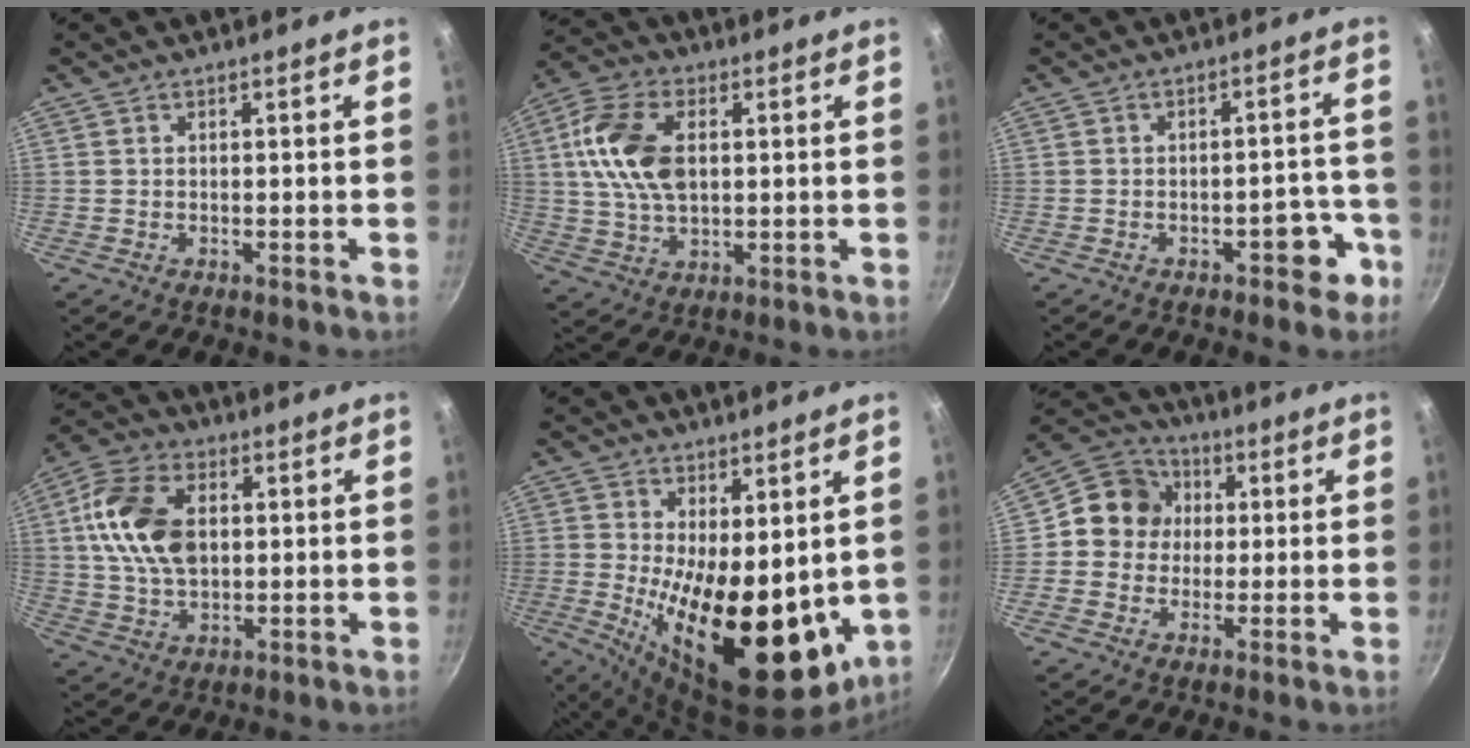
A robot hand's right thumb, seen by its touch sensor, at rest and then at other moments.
{"total": 13.4, "force": [2.3, 8.2, 10.4], "torque": [-0.184, 0.007, 0.035]}
{"total": 6.2, "force": [-3.4, 3.1, 4.2], "torque": [-0.011, 0.040, -0.036]}
{"total": 14.4, "force": [2.3, 9.2, 10.8], "torque": [-0.184, 0.006, 0.034]}
{"total": 20.1, "force": [-0.5, 9.3, 17.8], "torque": [-0.227, -0.036, 0.012]}
{"total": 9.9, "force": [0.9, 9.2, 3.5], "torque": [-0.020, 0.020, -0.009]}